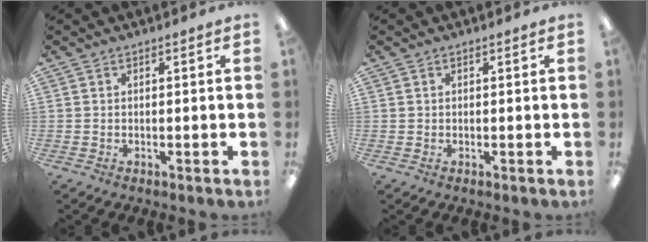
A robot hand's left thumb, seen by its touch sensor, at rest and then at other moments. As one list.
[{"total": 0.0}]